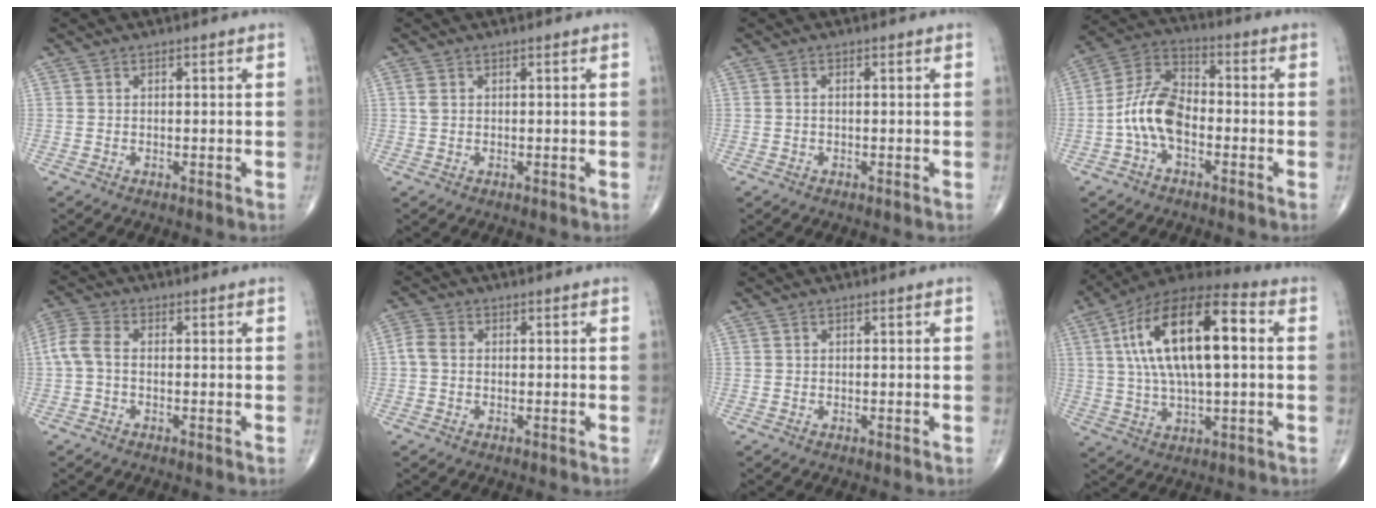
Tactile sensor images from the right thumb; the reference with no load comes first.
{"total": 0.6, "force": [0.2, 0.4, 0.5], "torque": [-0.012, 0.007, 0.005]}
{"total": 0.8, "force": [0.0, 0.3, 0.7], "torque": [-0.013, 0.004, -0.001]}
{"total": 10.7, "force": [-2.6, 6.2, 8.3], "torque": [-0.157, 0.041, -0.060]}
{"total": 5.0, "force": [-0.4, 3.0, 4.0], "torque": [-0.100, 0.014, -0.018]}
{"total": 2.9, "force": [-0.1, 2.1, 1.9], "torque": [-0.040, 0.007, -0.008]}
{"total": 0.0}
{"total": 22.0, "force": [3.9, 9.0, 19.6], "torque": [-0.352, 0.028, 0.058]}